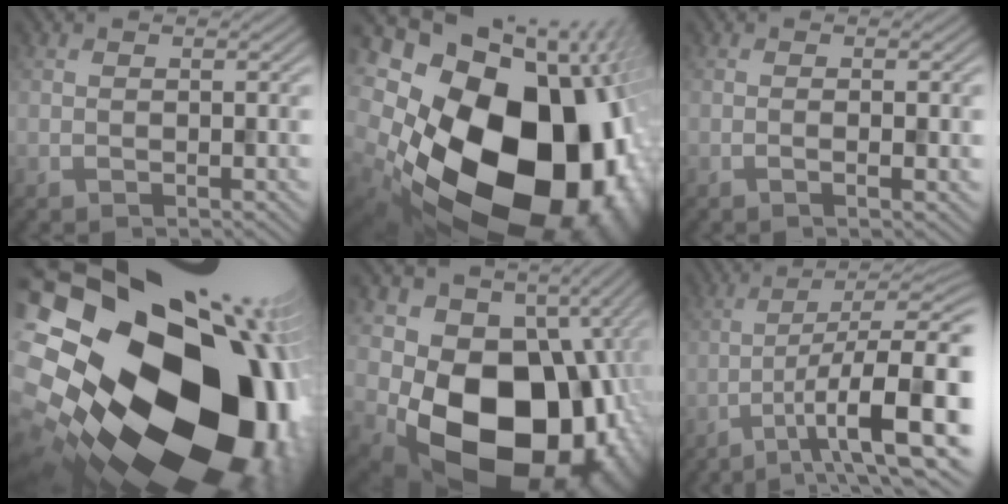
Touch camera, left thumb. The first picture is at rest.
{"total": 25.3, "force": [-3.8, 18.9, 16.5], "torque": [-0.305, -0.093, -0.082]}
{"total": 1.7, "force": [-0.3, 0.2, 1.7], "torque": [-0.030, 0.000, -0.010]}
{"total": 24.8, "force": [-1.1, 18.6, 16.4], "torque": [-0.273, -0.077, -0.075]}
{"total": 20.9, "force": [-3.9, 15.6, 13.3], "torque": [-0.218, -0.064, -0.025]}
{"total": 12.3, "force": [-4.3, 2.7, 11.2], "torque": [-0.182, 0.006, -0.064]}